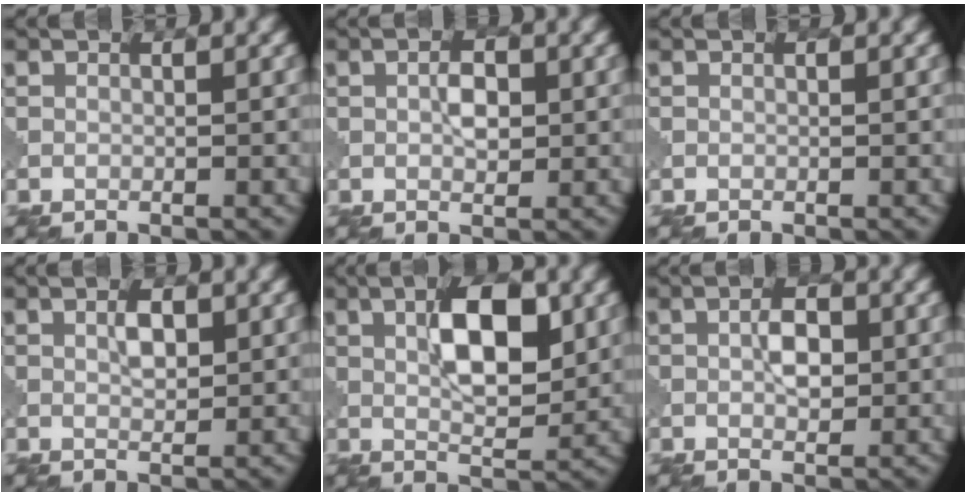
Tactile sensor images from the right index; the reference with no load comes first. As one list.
[{"total": 1.9, "force": [0.4, 1.0, 1.5], "torque": [-0.026, 0.001, 0.008]}, {"total": 0.0}, {"total": 1.7, "force": [0.8, 0.8, 1.3], "torque": [-0.024, 0.001, 0.016]}, {"total": 6.7, "force": [1.9, 2.6, 5.9], "torque": [-0.086, 0.004, 0.033]}, {"total": 2.3, "force": [0.5, 1.2, 1.9], "torque": [-0.033, 0.000, 0.009]}]